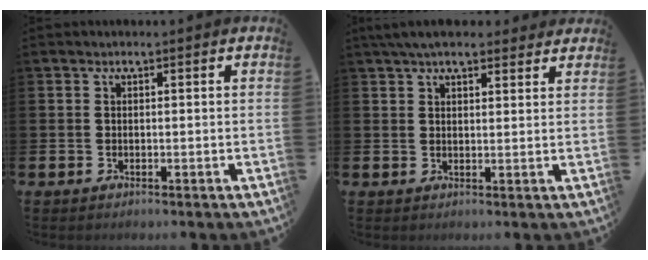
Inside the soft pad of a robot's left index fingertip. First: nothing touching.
{"total": 4.5, "force": [4.0, 1.4, 1.6], "torque": [-0.028, -0.012, 0.073]}